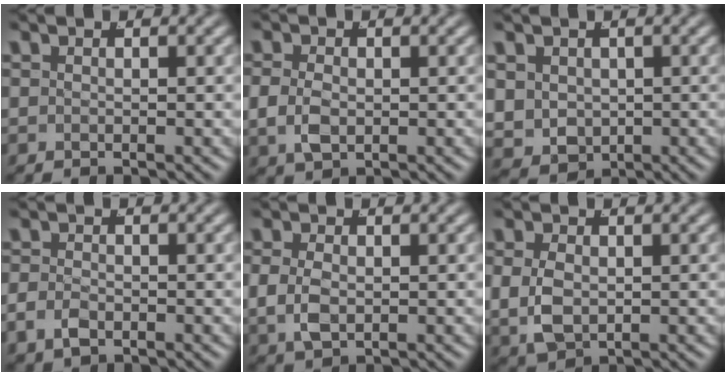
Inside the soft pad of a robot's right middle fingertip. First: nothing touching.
{"total": 2.5, "force": [-0.3, 1.8, 1.7], "torque": [-0.047, -0.013, 0.005]}
{"total": 6.1, "force": [-0.6, 5.5, 2.5], "torque": [-0.071, -0.040, 0.010]}
{"total": 1.9, "force": [-1.1, 1.3, 1.0], "torque": [-0.028, -0.008, -0.013]}
{"total": 2.8, "force": [-0.1, 2.0, 2.0], "torque": [-0.056, -0.016, 0.011]}
{"total": 4.7, "force": [-0.1, 3.8, 2.8], "torque": [-0.080, -0.018, 0.014]}